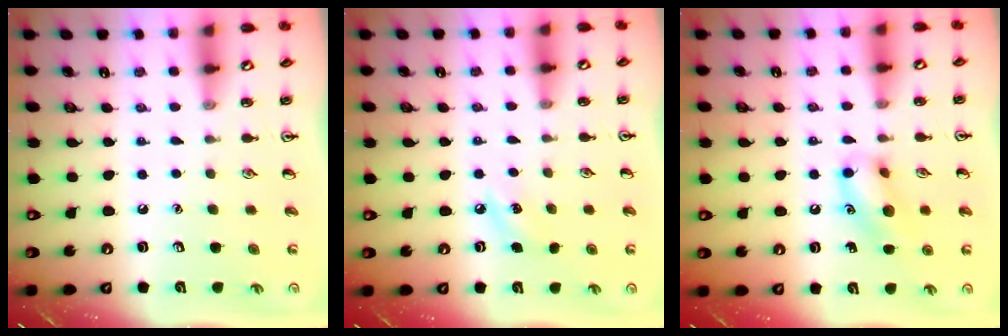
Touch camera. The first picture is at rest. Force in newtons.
{"total": 5.4, "press": 5.1, "slide": 1.7}
{"total": 11.6, "press": 11.5, "slide": 1.6}